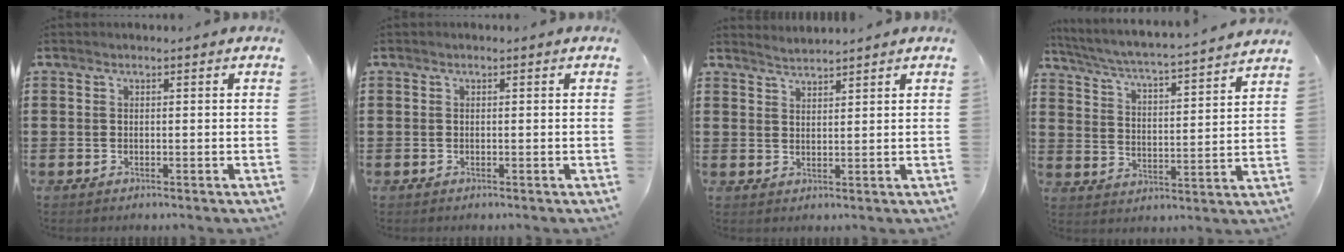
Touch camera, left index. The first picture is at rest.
{"total": 0.0}
{"total": 1.9, "force": [1.9, -0.5, -0.2], "torque": [0.000, -0.001, 0.037]}
{"total": 3.9, "force": [3.6, -0.7, 1.3], "torque": [-0.046, -0.038, 0.051]}